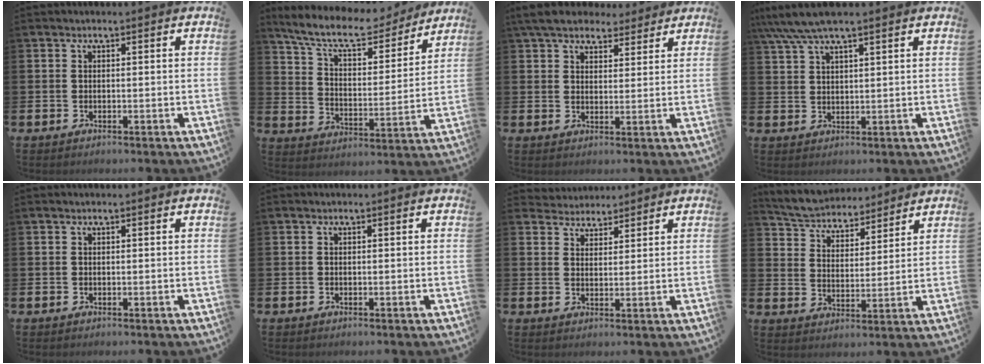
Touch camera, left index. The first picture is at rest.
{"total": 9.7, "force": [8.7, 2.4, 3.7], "torque": [-0.095, -0.057, 0.147]}
{"total": 6.7, "force": [6.0, 2.5, 1.7], "torque": [-0.050, -0.019, 0.110]}
{"total": 5.4, "force": [4.4, 0.8, 3.0], "torque": [-0.071, -0.007, 0.081]}
{"total": 0.0}
{"total": 0.0}
{"total": 3.5, "force": [3.3, 1.1, -0.6], "torque": [0.003, -0.020, 0.058]}
{"total": 5.5, "force": [5.3, 1.2, 0.1], "torque": [-0.028, -0.039, 0.092]}